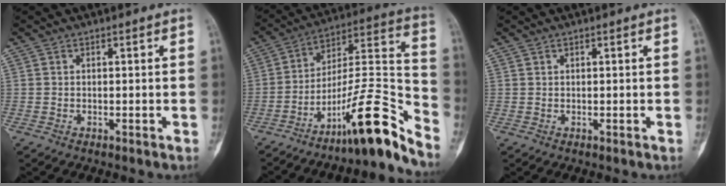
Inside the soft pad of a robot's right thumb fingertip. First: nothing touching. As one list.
[{"total": 17.5, "force": [-12.7, 2.1, 11.8], "torque": [-0.178, 0.123, -0.207]}, {"total": 0.0}]